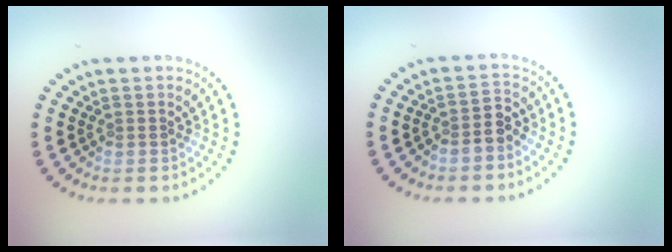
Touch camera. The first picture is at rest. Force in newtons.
{"total": 2.1, "press": 1.8, "slide": 1.1}